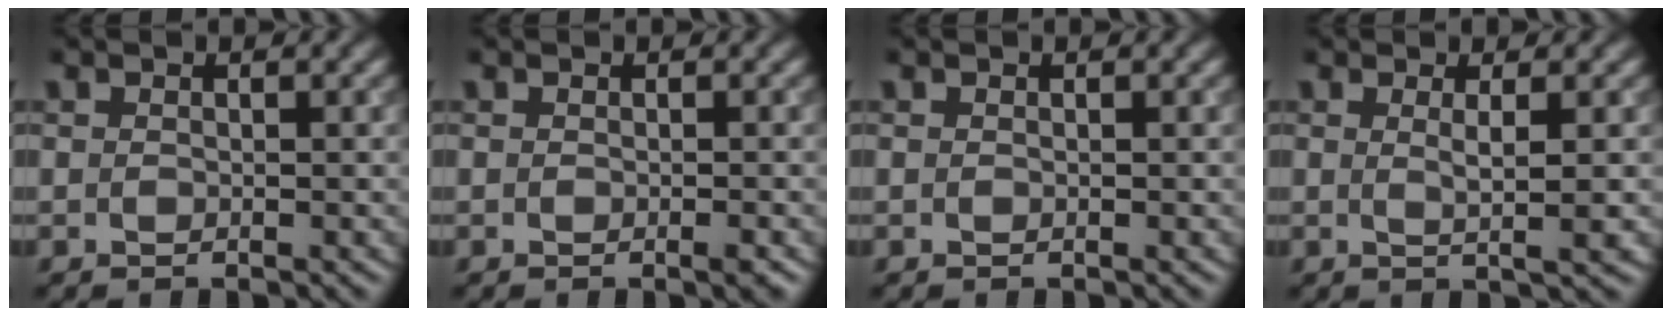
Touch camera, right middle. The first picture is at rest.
{"total": 0.9, "force": [-0.3, 0.1, 0.9], "torque": [-0.010, -0.001, -0.006]}
{"total": 0.0}
{"total": 2.1, "force": [0.4, 0.4, 2.1], "torque": [-0.034, -0.003, 0.002]}